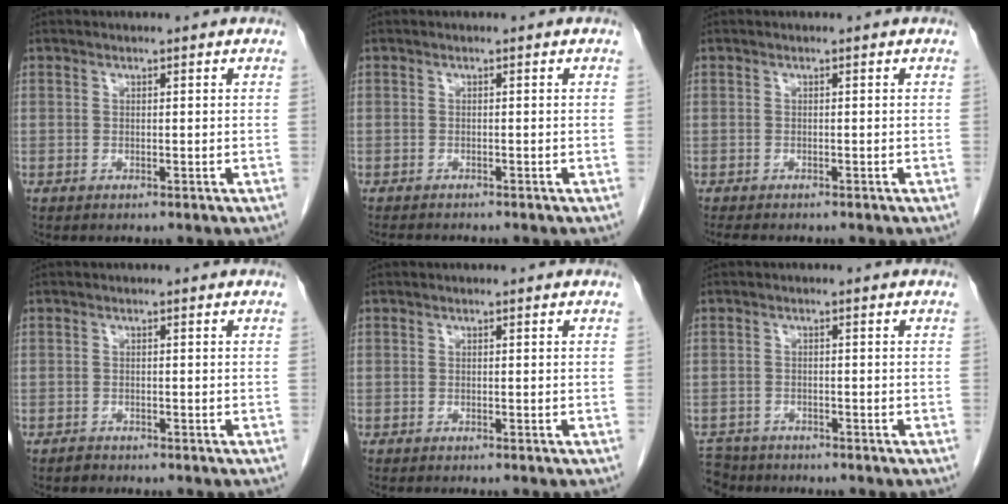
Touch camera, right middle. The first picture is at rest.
{"total": 2.8, "force": [-2.6, 0.4, 1.0], "torque": [-0.017, -0.009, -0.038]}
{"total": 3.3, "force": [-2.9, 0.7, 1.5], "torque": [-0.024, -0.008, -0.038]}
{"total": 0.8, "force": [-0.7, 0.4, 0.0], "torque": [-0.004, 0.000, -0.015]}
{"total": 1.1, "force": [-0.9, -0.1, 0.5], "torque": [-0.005, 0.000, -0.011]}
{"total": 5.3, "force": [-4.7, 2.3, 0.1], "torque": [-0.006, -0.004, -0.083]}